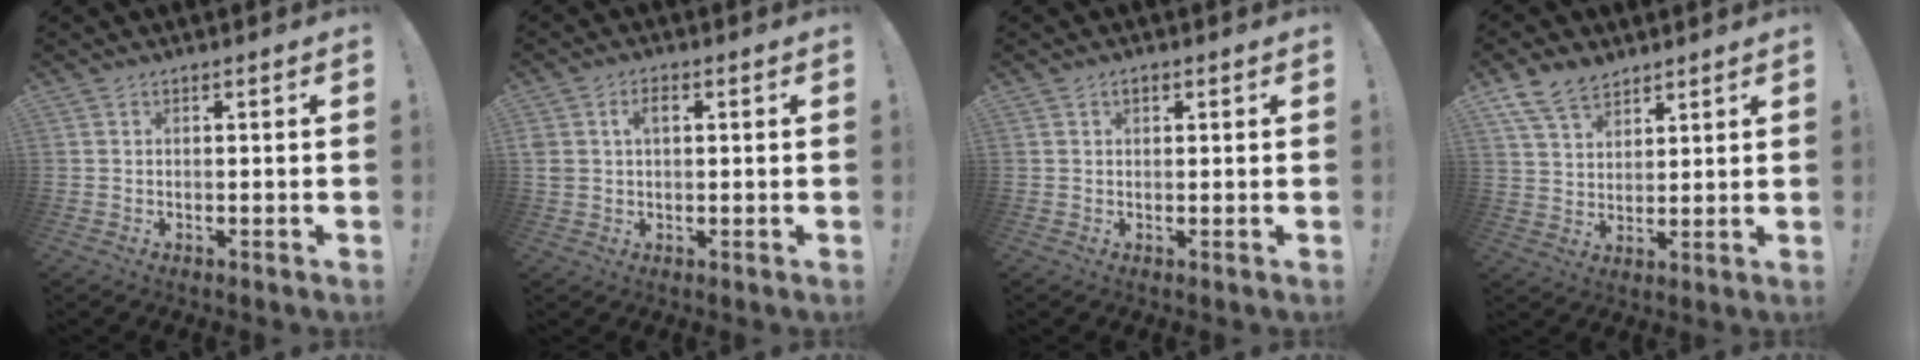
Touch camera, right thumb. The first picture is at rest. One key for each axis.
{"total": 4.1, "fx": 1.0, "fy": 2.7, "fz": 2.9, "tx": -0.067, "ty": 0.009, "tz": 0.015}
{"total": 1.4, "fx": 0.7, "fy": 0.8, "fz": 0.9, "tx": -0.018, "ty": 0.004, "tz": 0.011}
{"total": 9.6, "fx": 7.1, "fy": 5.3, "fz": 3.8, "tx": -0.075, "ty": -0.033, "tz": 0.140}